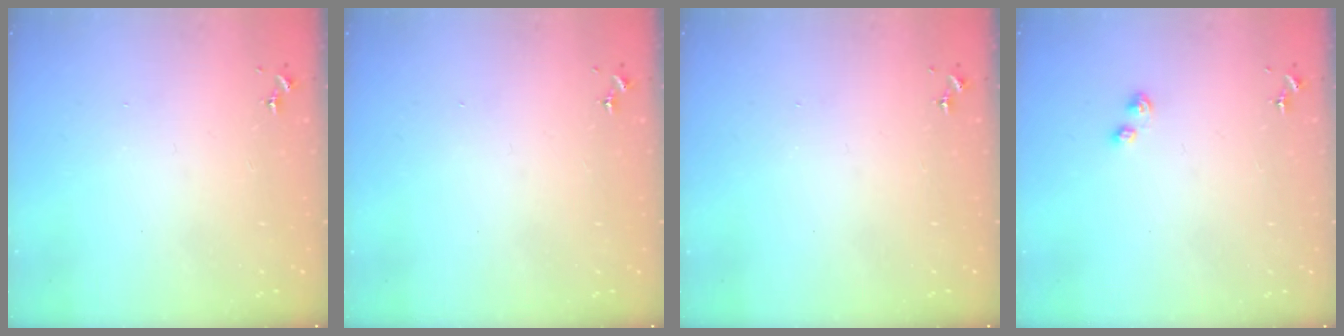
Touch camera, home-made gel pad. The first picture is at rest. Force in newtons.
{"total": 0.0}
{"total": 0.0}
{"total": 3.0, "press": 2.9, "slide": 0.5}